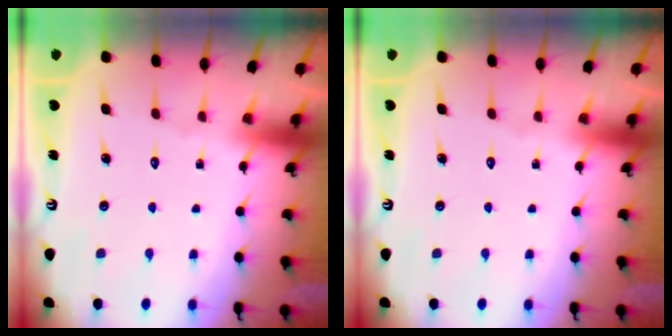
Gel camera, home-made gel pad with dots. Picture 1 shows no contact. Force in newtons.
{"total": 0.0}